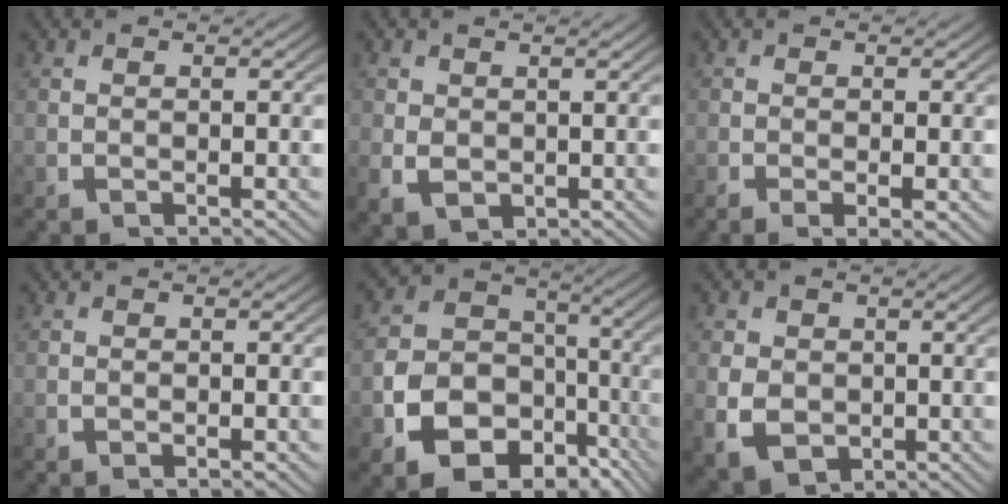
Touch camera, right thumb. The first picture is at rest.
{"total": 2.9, "force": [0.0, 2.3, 1.8], "torque": [-0.044, -0.022, 0.018]}
{"total": 1.3, "force": [-0.3, 0.4, 1.2], "torque": [-0.019, -0.006, -0.003]}
{"total": 0.0}
{"total": 14.6, "force": [-5.3, 11.2, 7.7], "torque": [-0.154, -0.057, -0.069]}
{"total": 6.1, "force": [-1.0, 5.0, 3.4], "torque": [-0.088, -0.040, 0.004]}